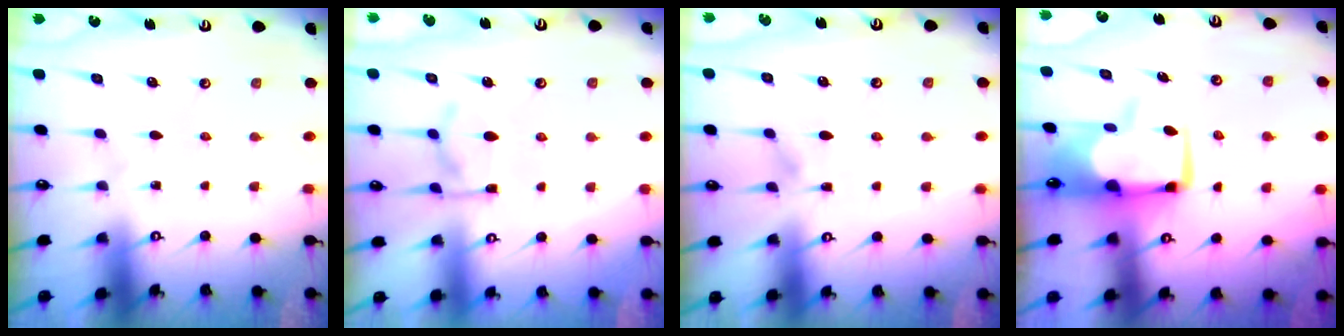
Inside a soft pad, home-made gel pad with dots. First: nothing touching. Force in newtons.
{"total": 9.7, "press": 9.6, "slide": 1.1}
{"total": 4.2, "press": 4.2, "slide": 0.4}
{"total": 3.5, "press": 3.2, "slide": 1.2}